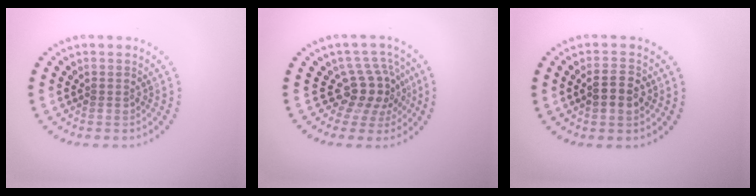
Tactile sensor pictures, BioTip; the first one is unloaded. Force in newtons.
{"total": 4.0, "press": 3.0, "slide": 2.7}
{"total": 2.8, "press": 2.7, "slide": 0.3}